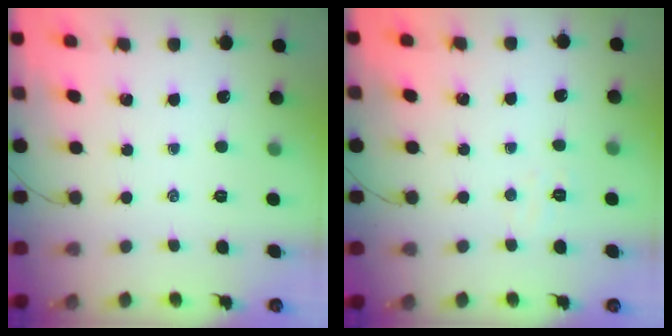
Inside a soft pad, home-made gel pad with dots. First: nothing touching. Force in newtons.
{"total": 3.0, "press": 3.0, "slide": 0.8}